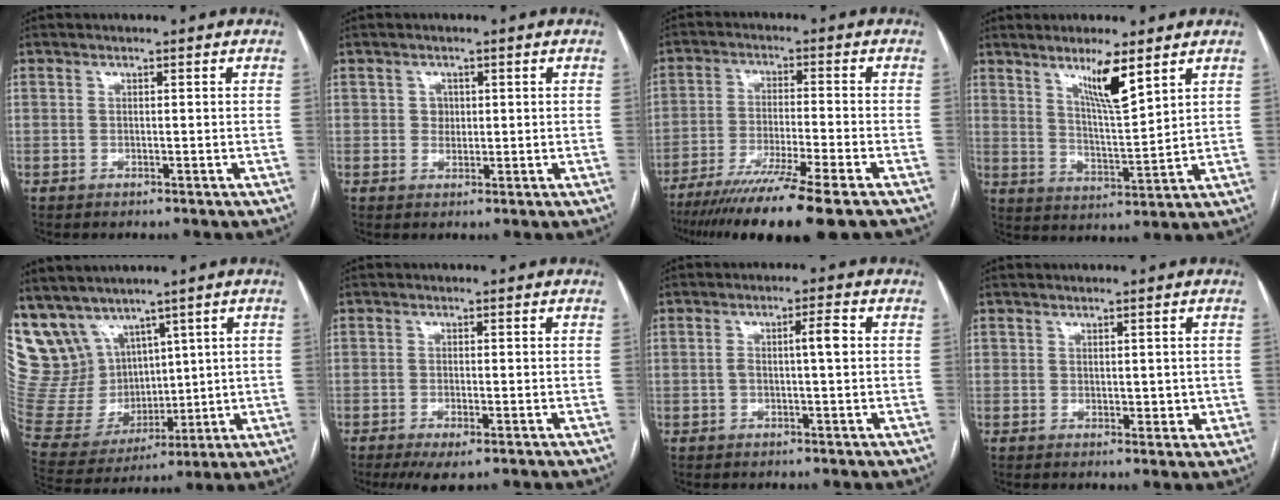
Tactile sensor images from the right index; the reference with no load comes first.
{"total": 1.7, "force": [0.4, 1.6, 0.5], "torque": [-0.005, 0.000, 0.005]}
{"total": 14.8, "force": [-11.2, -0.6, 9.7], "torque": [-0.165, -0.045, -0.181]}
{"total": 8.1, "force": [5.1, 0.6, 6.2], "torque": [-0.112, -0.014, 0.093]}
{"total": 17.8, "force": [11.2, 12.4, 6.3], "torque": [-0.165, 0.055, 0.249]}
{"total": 3.9, "force": [-2.2, 0.9, 3.1], "torque": [-0.054, -0.009, -0.033]}
{"total": 3.8, "force": [0.2, 0.4, 3.7], "torque": [-0.067, 0.014, 0.004]}
{"total": 2.4, "force": [0.4, 1.8, 1.4], "torque": [-0.013, -0.001, 0.009]}